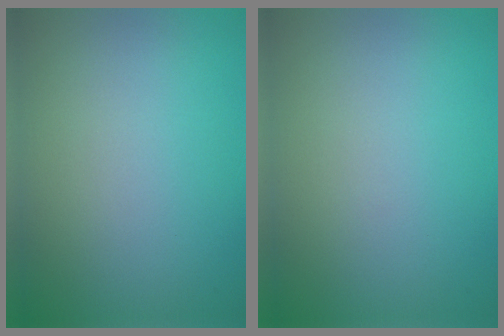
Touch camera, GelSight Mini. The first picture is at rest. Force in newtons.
{"total": 0.0}